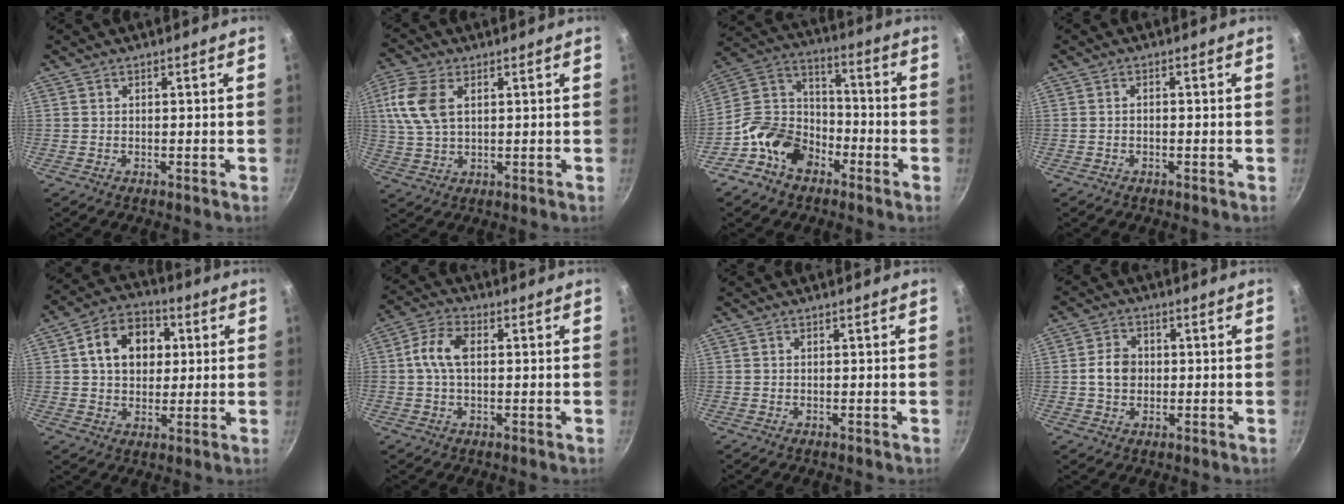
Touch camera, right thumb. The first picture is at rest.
{"total": 9.5, "force": [2.6, 5.6, 7.2], "torque": [-0.154, 0.006, 0.049]}
{"total": 13.8, "force": [-7.2, 9.9, 6.3], "torque": [-0.080, 0.065, -0.152]}
{"total": 0.9, "force": [-0.4, 0.5, 0.6], "torque": [-0.014, 0.008, -0.009]}
{"total": 12.7, "force": [2.8, 9.6, 7.8], "torque": [-0.096, 0.015, 0.034]}
{"total": 7.0, "force": [0.6, 4.2, 5.6], "torque": [-0.117, 0.021, 0.001]}
{"total": 0.0}
{"total": 5.4, "force": [-0.1, 4.4, 3.1], "torque": [-0.037, 0.010, -0.007]}